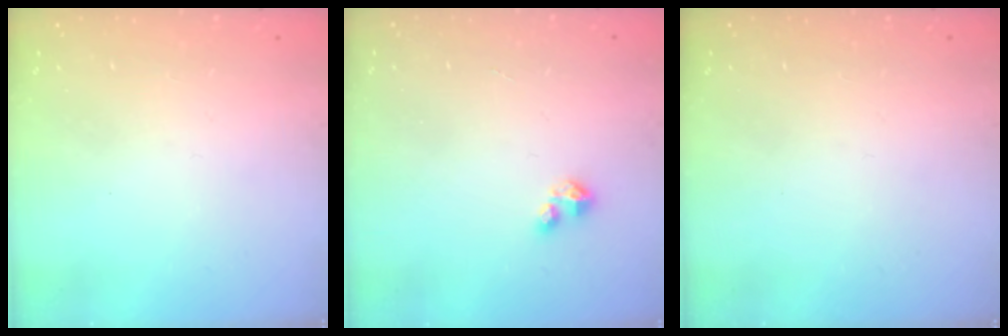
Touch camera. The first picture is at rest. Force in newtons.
{"total": 2.1, "press": 2.1, "slide": 0.2}
{"total": 0.0}